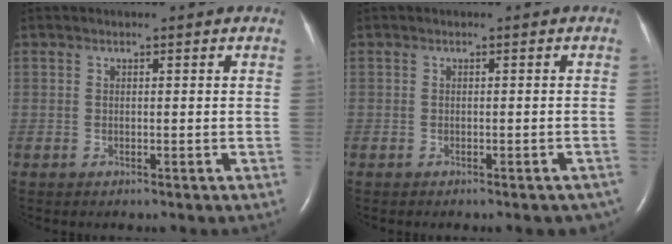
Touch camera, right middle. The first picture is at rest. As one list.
[{"total": 4.2, "force": [-3.7, 1.2, 1.6], "torque": [-0.007, -0.004, -0.035]}]